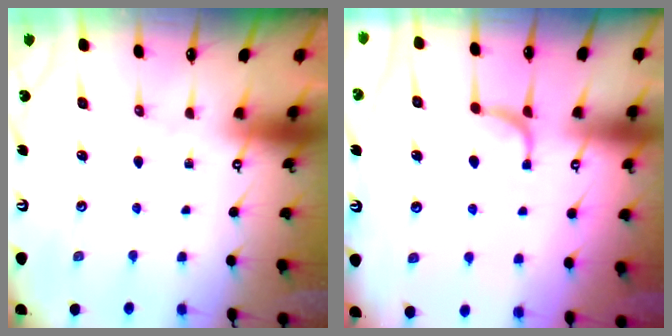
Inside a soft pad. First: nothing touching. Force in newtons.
{"total": 3.3, "press": 3.3, "slide": 0.4}